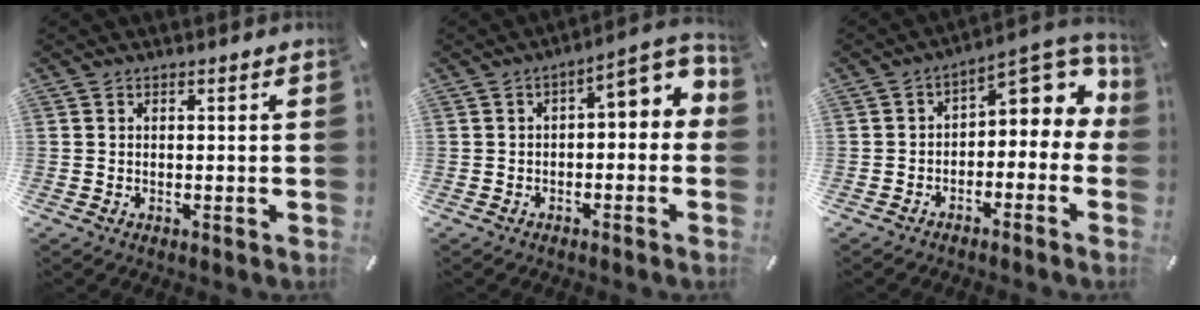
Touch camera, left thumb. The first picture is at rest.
{"total": 7.0, "force": [0.8, 3.5, 6.0], "torque": [-0.073, -0.018, 0.004]}
{"total": 8.7, "force": [2.2, 5.2, 6.6], "torque": [-0.078, -0.025, 0.037]}